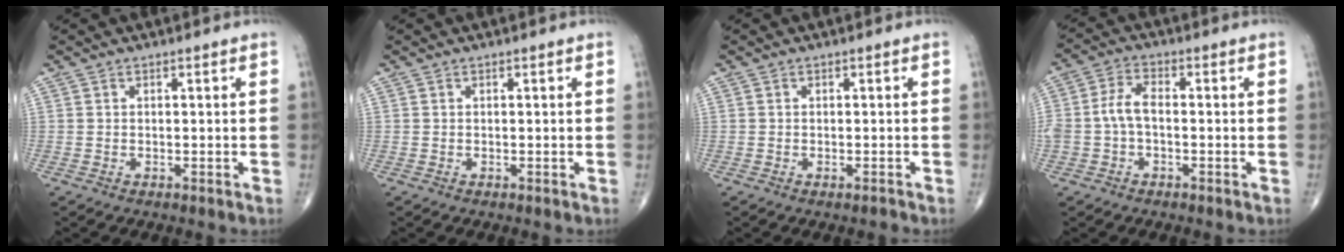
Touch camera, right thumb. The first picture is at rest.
{"total": 0.0}
{"total": 0.6, "force": [-0.5, 0.1, 0.3], "torque": [-0.005, 0.000, -0.008]}
{"total": 5.8, "force": [-0.8, 3.5, 4.5], "torque": [-0.100, 0.022, -0.019]}